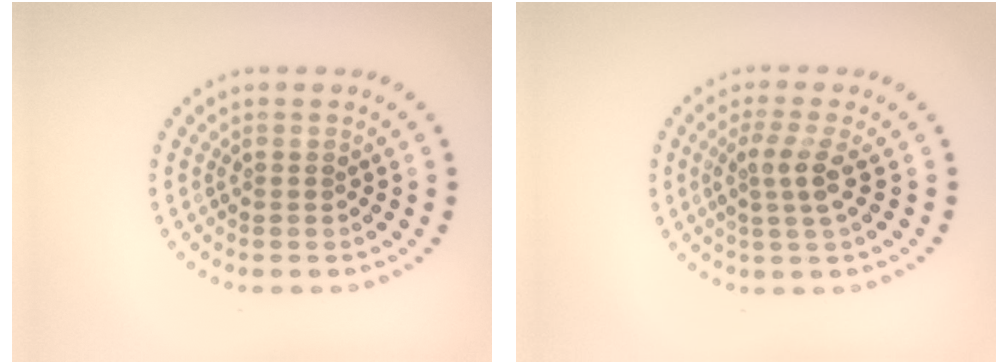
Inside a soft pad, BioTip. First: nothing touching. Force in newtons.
{"total": 2.6, "press": 1.9, "slide": 1.7}